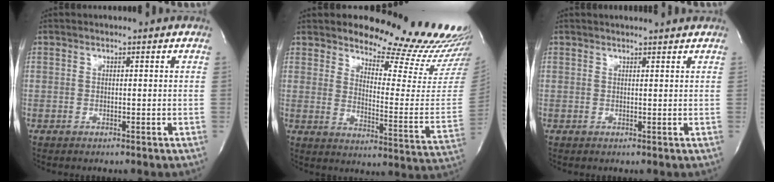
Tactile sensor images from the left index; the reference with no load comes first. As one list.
[{"total": 22.0, "force": [20.8, 3.1, 6.6], "torque": [-0.081, -0.139, 0.240]}, {"total": 4.2, "force": [4.0, 0.0, 1.2], "torque": [-0.017, 0.013, 0.045]}]